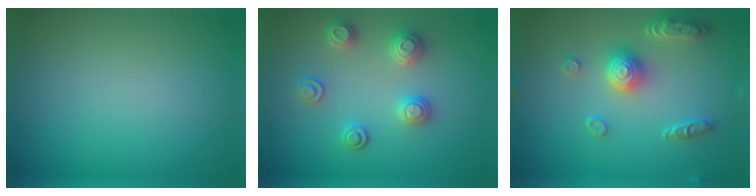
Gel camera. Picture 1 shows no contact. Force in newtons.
{"total": 2.9, "press": 2.8, "slide": 0.6}
{"total": 4.5, "press": 3.8, "slide": 2.5}